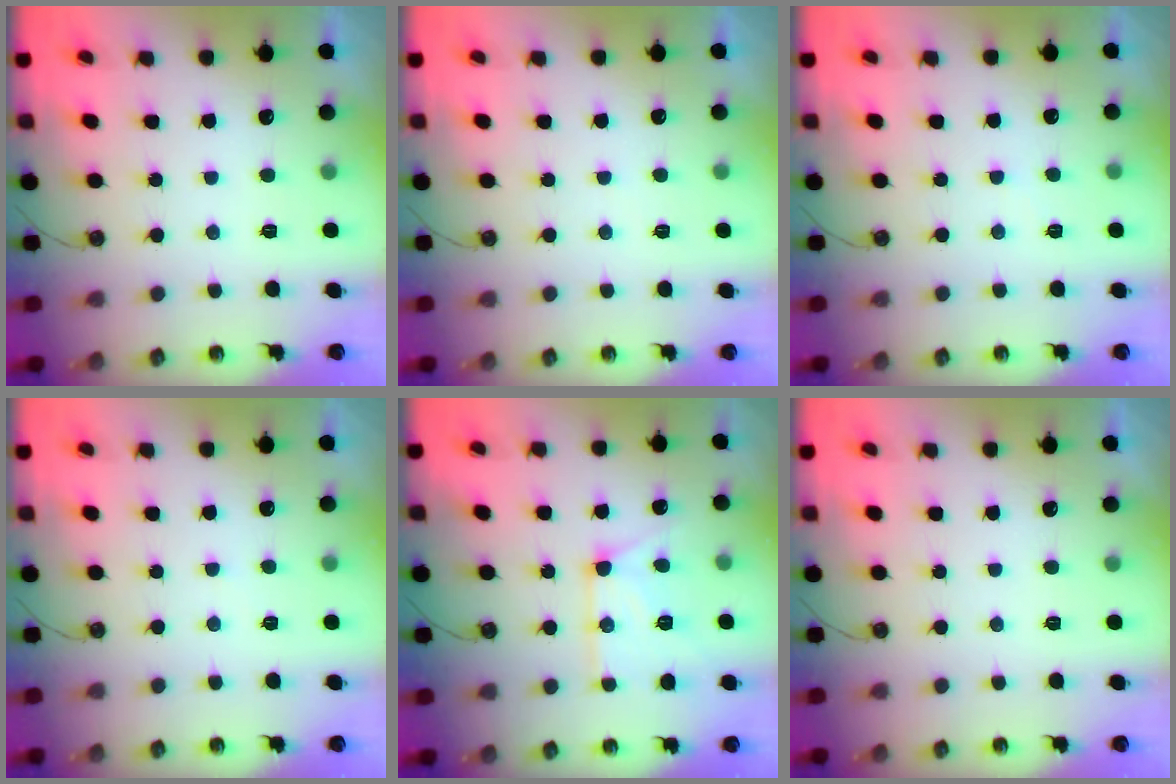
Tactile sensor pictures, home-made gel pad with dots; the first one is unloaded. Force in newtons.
{"total": 3.1, "press": 3.1, "slide": 0.4}
{"total": 3.2, "press": 3.2, "slide": 0.6}
{"total": 2.7, "press": 2.6, "slide": 0.4}
{"total": 12.6, "press": 12.6, "slide": 0.6}
{"total": 0.0}